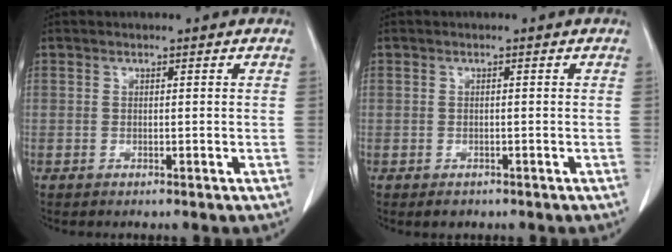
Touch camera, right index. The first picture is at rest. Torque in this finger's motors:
{"motor_torque": [-0.65, -0.44, -0.45, -0.15]}